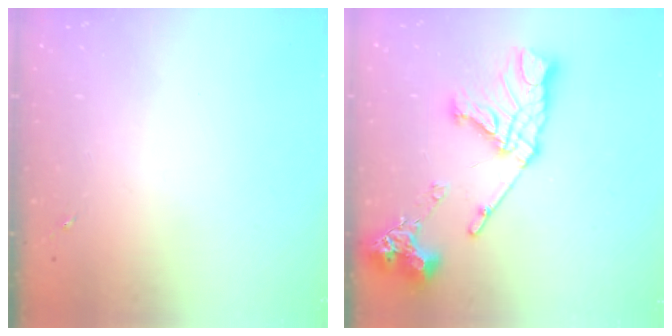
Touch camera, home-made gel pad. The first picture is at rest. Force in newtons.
{"total": 20.9, "press": 20.8, "slide": 2.3}